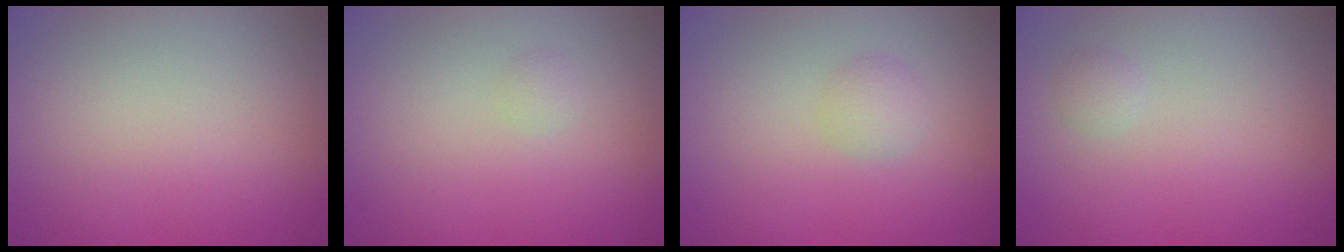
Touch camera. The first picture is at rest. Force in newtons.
{"total": 0.6, "press": 0.6, "slide": 0.1}
{"total": 1.4, "press": 1.4, "slide": 0.1}
{"total": 0.7, "press": 0.7, "slide": 0.1}